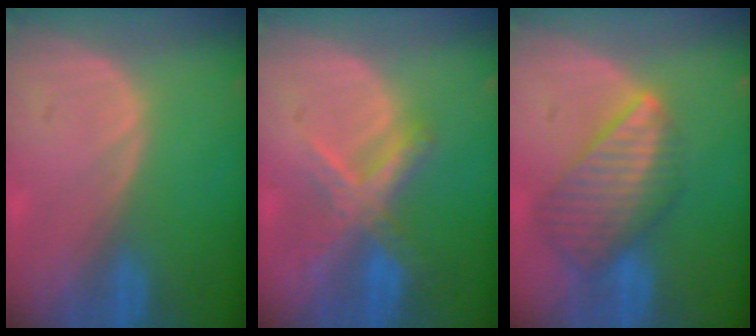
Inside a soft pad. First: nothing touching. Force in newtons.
{"total": 7.1, "press": 6.0, "slide": 3.8}
{"total": 8.7, "press": 7.6, "slide": 4.4}